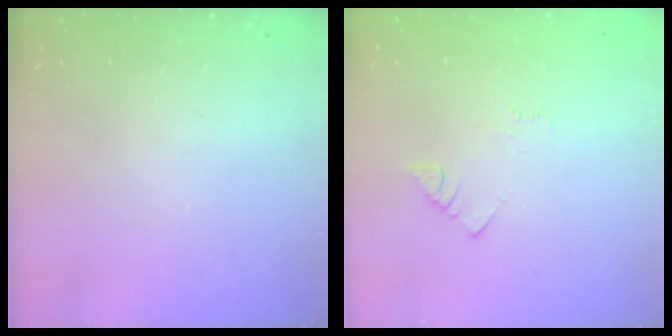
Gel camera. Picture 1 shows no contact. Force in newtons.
{"total": 1.5, "press": 1.5, "slide": 0.3}